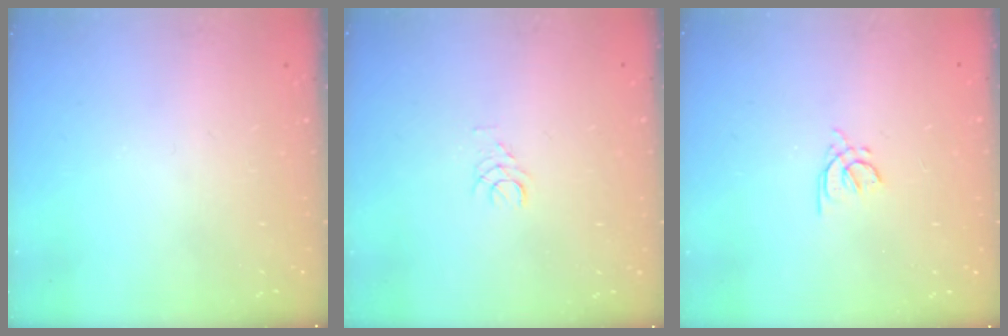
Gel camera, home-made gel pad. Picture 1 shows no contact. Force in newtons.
{"total": 3.6, "press": 3.5, "slide": 0.4}
{"total": 3.8, "press": 3.8, "slide": 0.7}